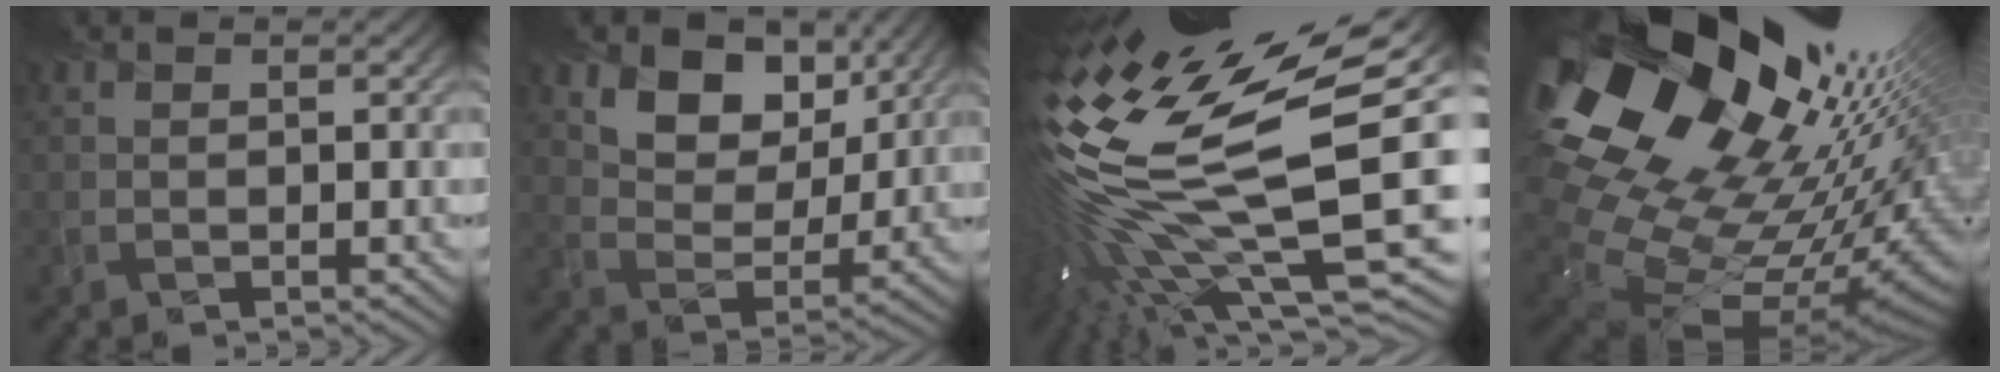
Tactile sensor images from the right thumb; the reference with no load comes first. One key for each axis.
{"total": 11.0, "fx": 5.8, "fy": 7.2, "fz": 6.1, "tx": -0.108, "ty": -0.004, "tz": 0.092}
{"total": 19.5, "fx": 1.2, "fy": 7.8, "fz": 17.8, "tx": -0.367, "ty": -0.045, "tz": 0.039}
{"total": 21.0, "fx": 6.2, "fy": 13.5, "fz": 14.8, "tx": -0.319, "ty": 0.001, "tz": 0.117}